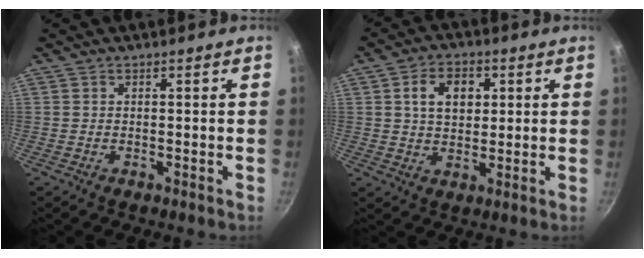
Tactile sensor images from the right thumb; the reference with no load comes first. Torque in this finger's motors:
{"motor_torque": [0.17, 2.17, 0.96, -0.31, 0.02]}